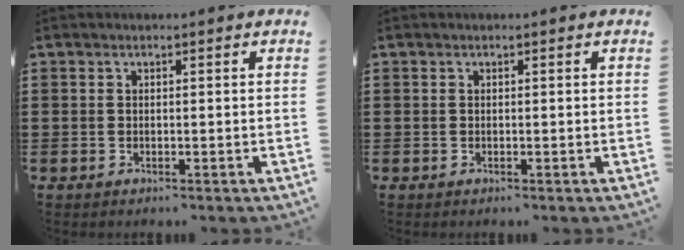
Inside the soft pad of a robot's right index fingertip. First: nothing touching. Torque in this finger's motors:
{"motor_torque": [0.17, 0.17, 0.00, 0.00]}